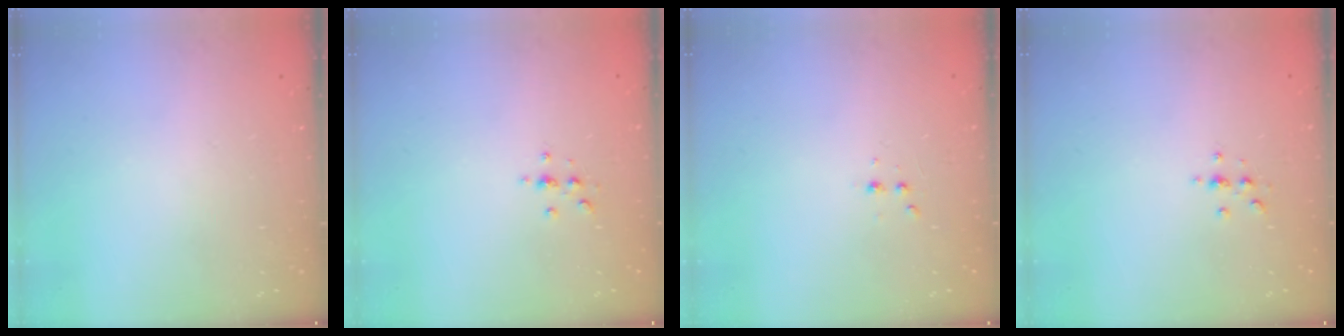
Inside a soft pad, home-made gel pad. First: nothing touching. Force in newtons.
{"total": 2.3, "press": 2.3, "slide": 0.2}
{"total": 2.9, "press": 2.7, "slide": 1.0}
{"total": 2.3, "press": 2.3, "slide": 0.2}